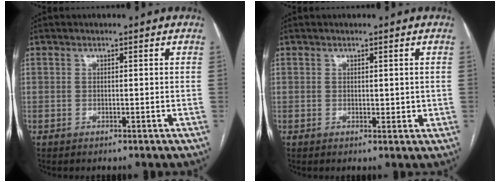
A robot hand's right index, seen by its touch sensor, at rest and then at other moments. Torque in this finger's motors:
{"motor_torque": [0.45, 0.52, 0.13, 0.06]}